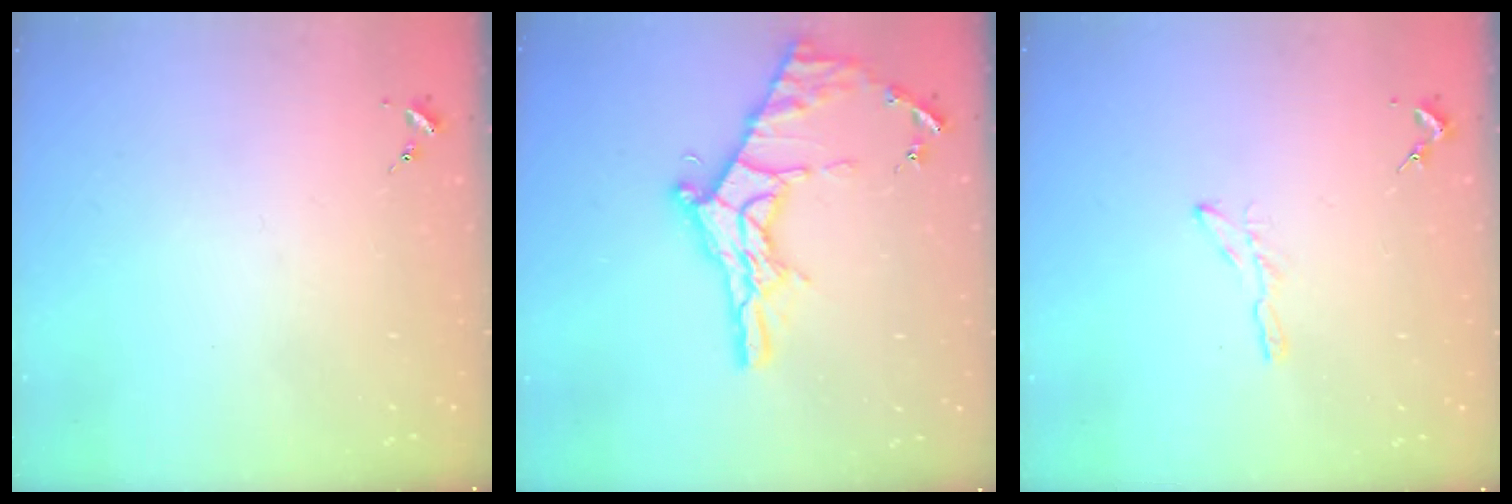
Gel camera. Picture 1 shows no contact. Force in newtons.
{"total": 20.6, "press": 20.6, "slide": 1.6}
{"total": 3.5, "press": 3.5, "slide": 0.4}